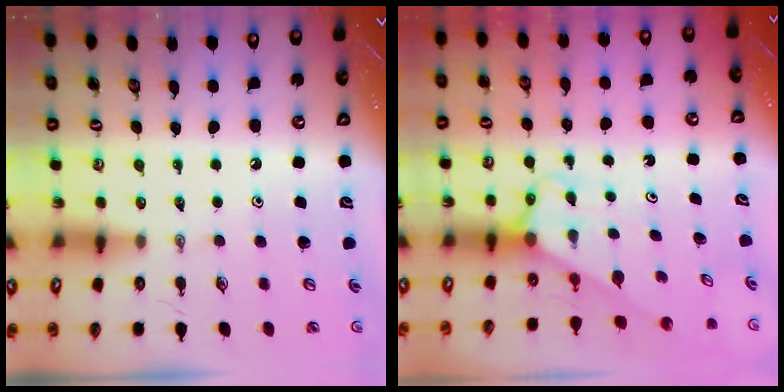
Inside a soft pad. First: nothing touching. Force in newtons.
{"total": 2.7, "press": 2.7, "slide": 0.2}